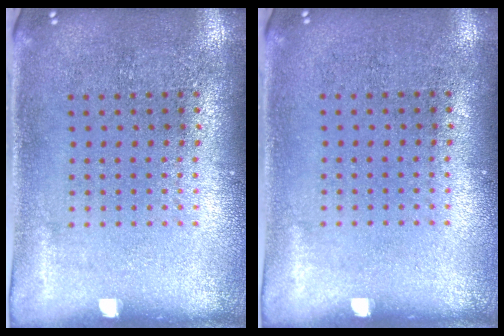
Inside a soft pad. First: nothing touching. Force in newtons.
{"total": 0.0}